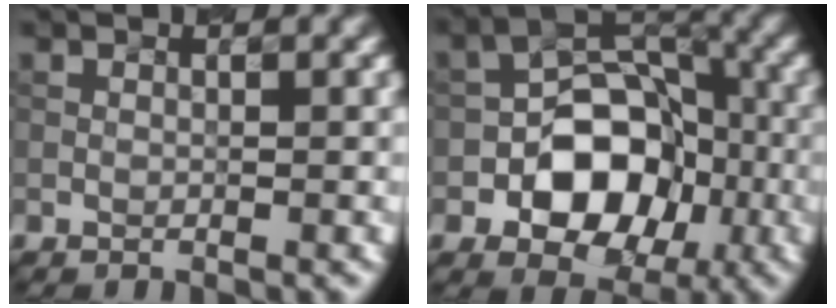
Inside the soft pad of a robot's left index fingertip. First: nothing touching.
{"total": 7.9, "force": [-2.7, 5.6, 4.9], "torque": [-0.059, 0.007, -0.037]}